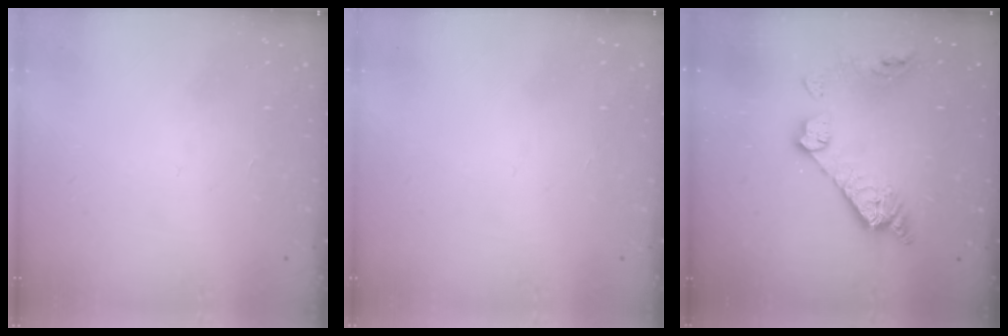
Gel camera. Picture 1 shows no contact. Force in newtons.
{"total": 0.0}
{"total": 13.3, "press": 13.3, "slide": 1.0}